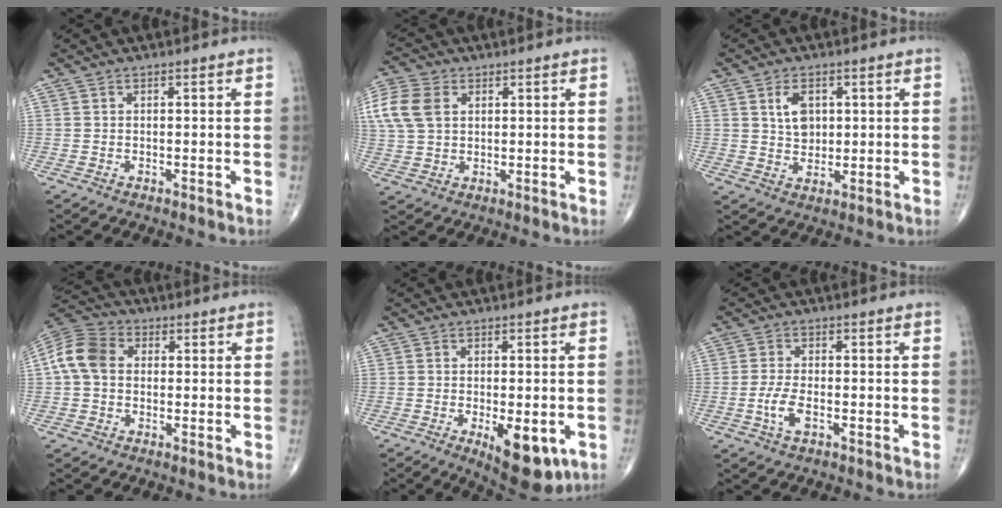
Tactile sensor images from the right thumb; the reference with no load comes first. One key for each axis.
{"total": 9.7, "fx": 2.6, "fy": 6.8, "fz": 6.4, "tx": -0.142, "ty": 0.007, "tz": 0.050}
{"total": 5.5, "fx": 1.7, "fy": 3.7, "fz": 3.7, "tx": -0.046, "ty": -0.009, "tz": 0.033}
{"total": 8.9, "fx": 0.6, "fy": 6.8, "fz": 5.8, "tx": -0.113, "ty": 0.027, "tz": 0.001}
{"total": 10.7, "fx": -3.6, "fy": 4.4, "fz": 9.1, "tx": -0.114, "ty": -0.012, "tz": -0.042}
{"total": 4.4, "fx": -1.5, "fy": 2.0, "fz": 3.7, "tx": -0.081, "ty": 0.007, "tz": -0.029}